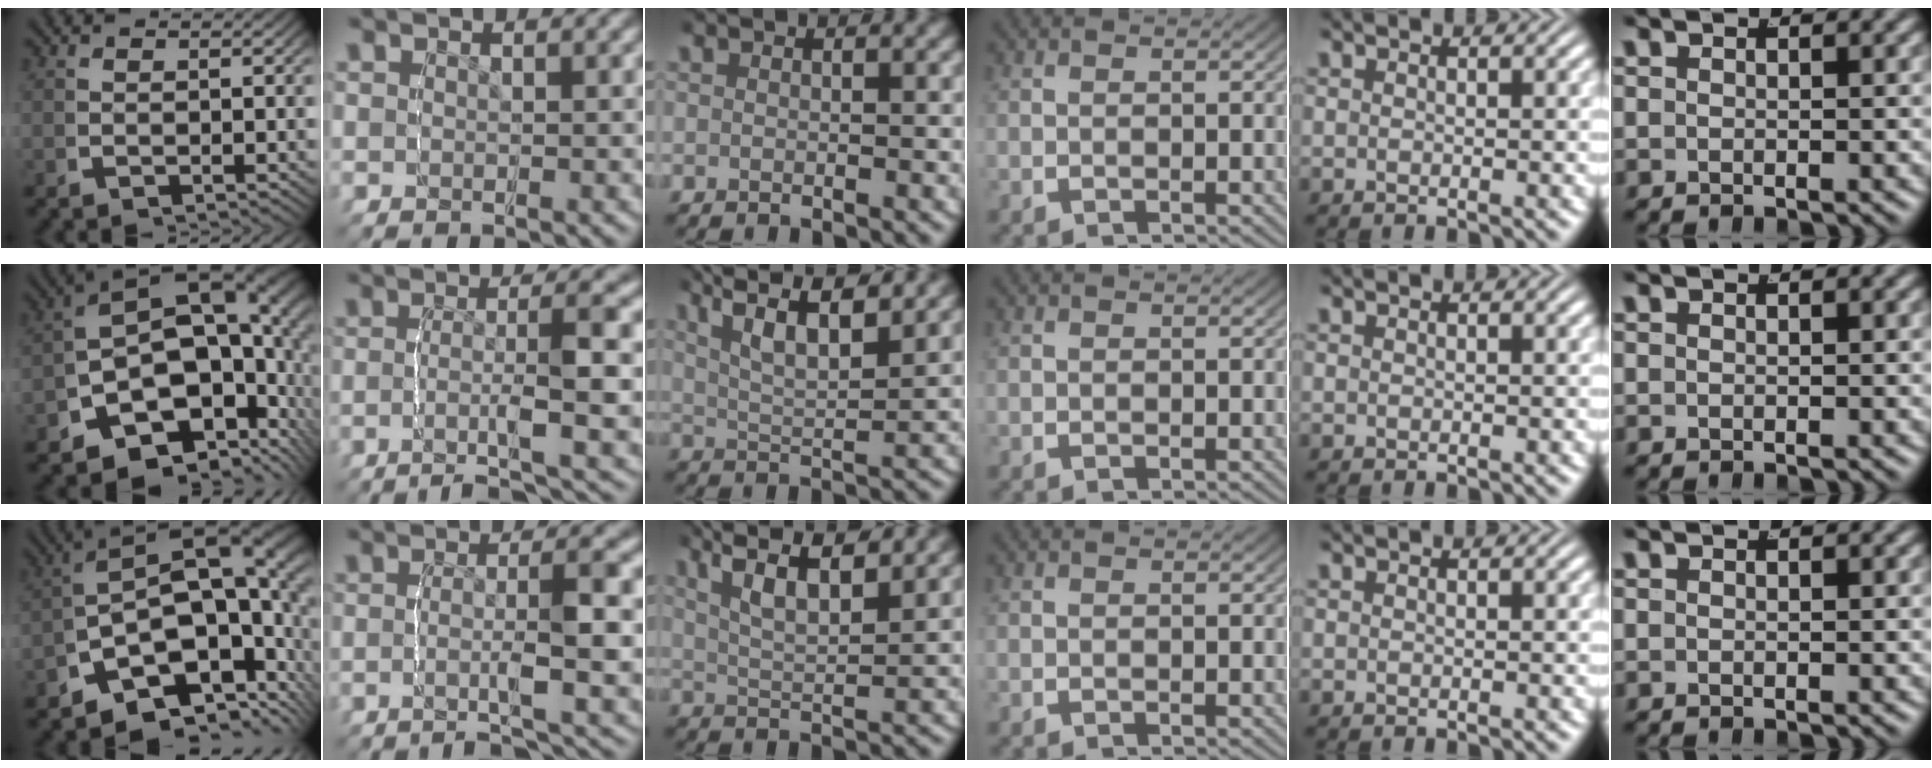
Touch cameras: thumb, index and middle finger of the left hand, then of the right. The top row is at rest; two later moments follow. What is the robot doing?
{"motion": "grasp_and_lifting", "object": "sponge"}